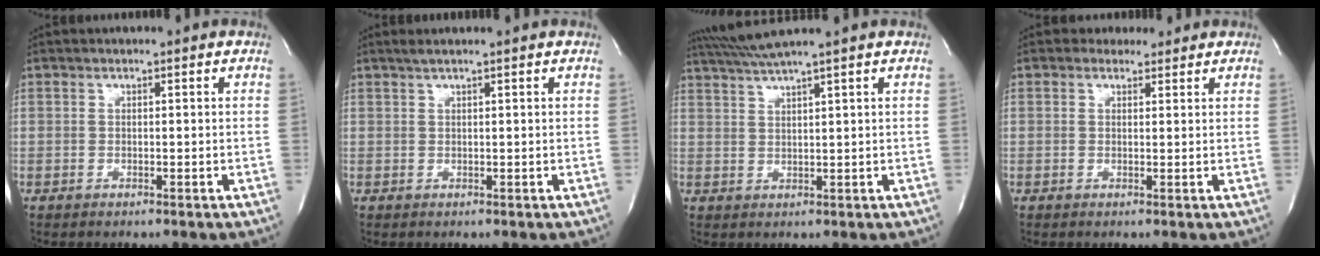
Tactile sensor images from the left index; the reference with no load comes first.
{"total": 2.8, "force": [2.3, -0.4, 1.6], "torque": [-0.024, 0.022, 0.042]}
{"total": 5.6, "force": [4.7, -1.9, 2.2], "torque": [-0.043, 0.011, 0.092]}
{"total": 2.9, "force": [2.3, 1.7, 0.1], "torque": [0.003, 0.011, 0.028]}